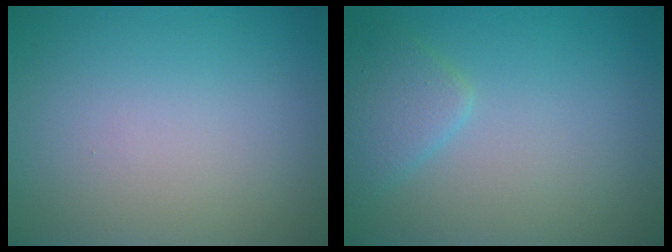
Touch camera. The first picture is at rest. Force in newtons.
{"total": 2.4, "press": 2.4, "slide": 0.1}